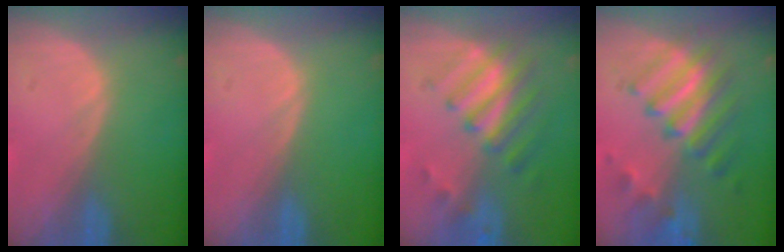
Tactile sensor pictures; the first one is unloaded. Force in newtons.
{"total": 0.0}
{"total": 7.7, "press": 6.9, "slide": 3.4}
{"total": 8.5, "press": 8.2, "slide": 2.0}